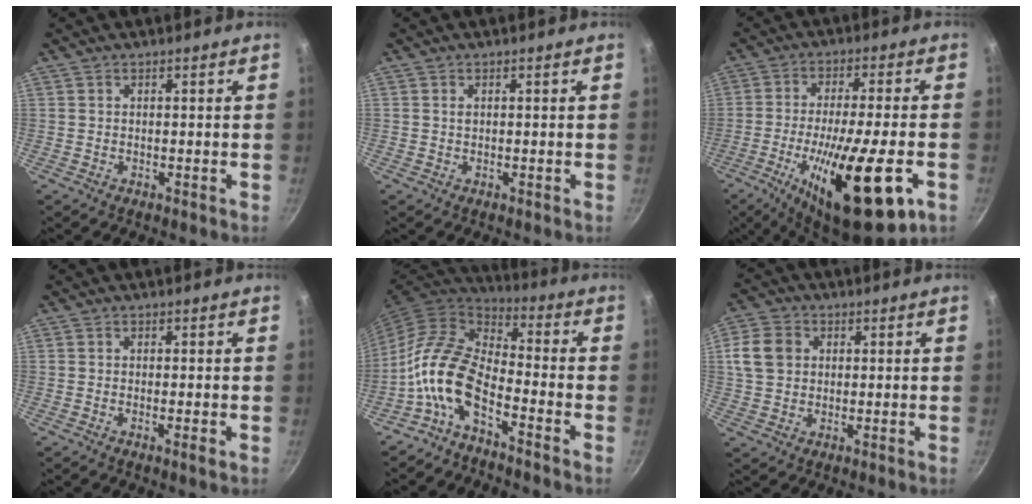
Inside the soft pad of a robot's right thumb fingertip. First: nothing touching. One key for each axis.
{"total": 0.5, "fx": 0.1, "fy": 0.4, "fz": 0.3, "tx": -0.005, "ty": -0.002, "tz": 0.004}
{"total": 21.7, "fx": -7.8, "fy": 5.3, "fz": 19.5, "tx": -0.313, "ty": 0.003, "tz": -0.126}
{"total": 1.6, "fx": -0.6, "fy": 0.2, "fz": 1.5, "tx": -0.031, "ty": -0.002, "tz": -0.013}
{"total": 12.6, "fx": -5.9, "fy": 6.3, "fz": 9.2, "tx": -0.170, "ty": 0.058, "tz": -0.134}
{"total": 8.8, "fx": 1.8, "fy": 7.3, "fz": 4.6, "tx": -0.076, "ty": 0.004, "tz": 0.022}